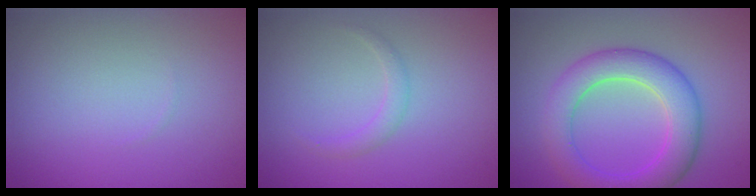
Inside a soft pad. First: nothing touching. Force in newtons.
{"total": 1.1, "press": 1.1, "slide": 0.1}
{"total": 5.9, "press": 5.9, "slide": 0.0}